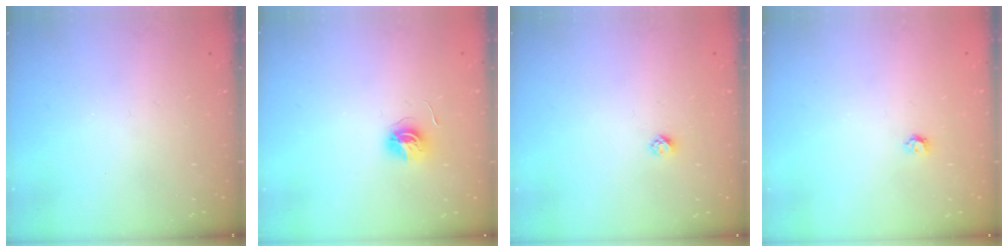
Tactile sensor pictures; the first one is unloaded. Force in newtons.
{"total": 5.6, "press": 5.6, "slide": 0.6}
{"total": 2.4, "press": 2.4, "slide": 0.2}
{"total": 3.3, "press": 3.3, "slide": 0.3}